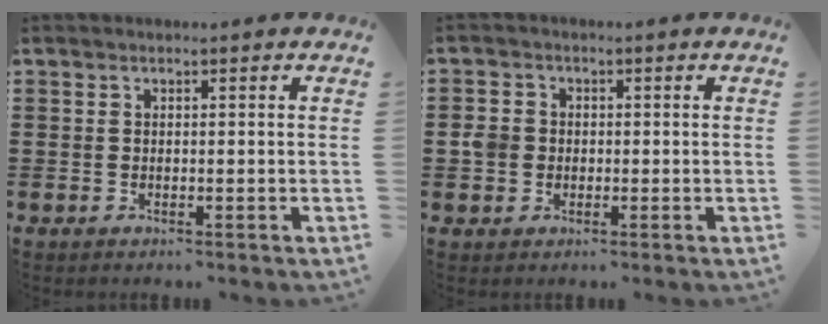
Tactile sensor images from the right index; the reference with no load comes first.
{"total": 3.0, "force": [-0.2, 2.6, 1.4], "torque": [-0.049, 0.001, -0.011]}